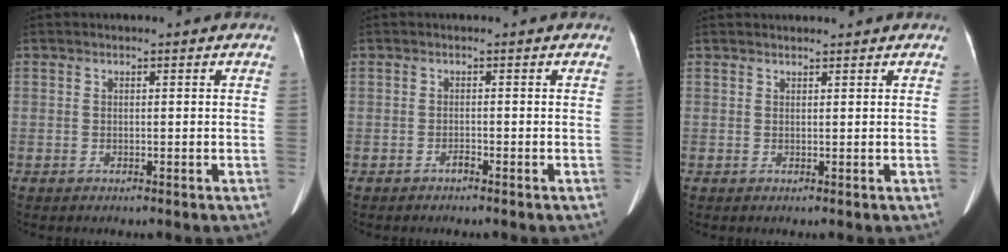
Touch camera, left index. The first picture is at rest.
{"total": 0.7, "force": [-0.7, 0.1, 0.3], "torque": [-0.005, 0.000, -0.010]}
{"total": 1.8, "force": [1.8, 0.3, 0.4], "torque": [-0.007, 0.023, 0.029]}